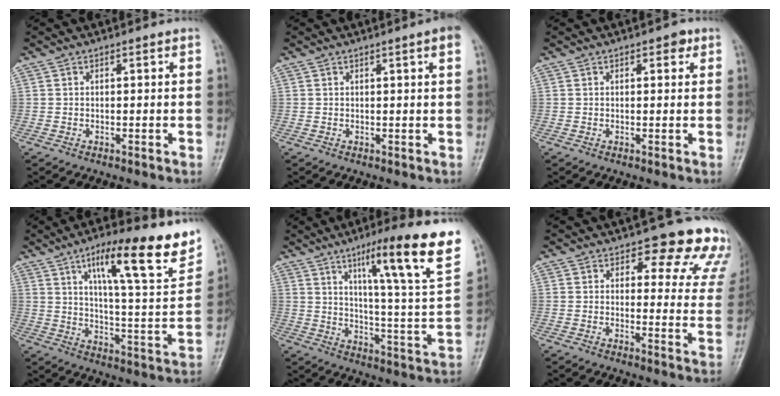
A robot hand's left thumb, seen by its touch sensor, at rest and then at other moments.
{"total": 2.6, "force": [1.2, -0.1, 2.3], "torque": [-0.035, -0.001, 0.016]}
{"total": 1.9, "force": [1.0, 1.1, 1.2], "torque": [-0.006, -0.001, 0.011]}
{"total": 20.0, "force": [11.8, 3.9, 15.6], "torque": [-0.198, -0.051, 0.181]}
{"total": 22.5, "force": [12.0, 2.4, 18.8], "torque": [-0.246, -0.042, 0.177]}
{"total": 14.6, "force": [12.3, 6.0, 5.1], "torque": [0.005, -0.074, 0.112]}